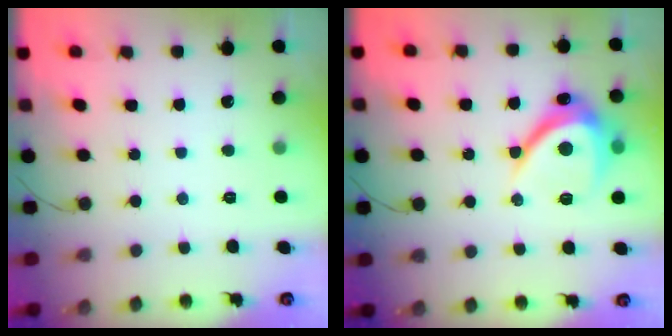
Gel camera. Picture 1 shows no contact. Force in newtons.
{"total": 10.8, "press": 10.8, "slide": 0.6}